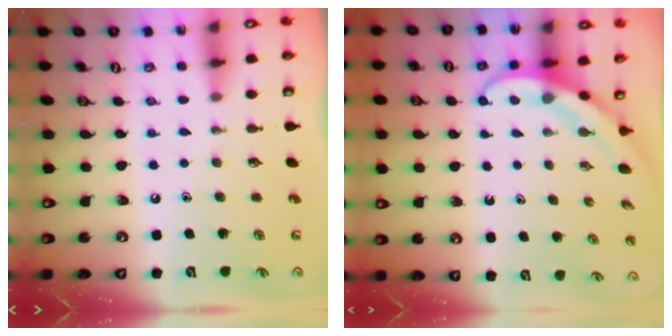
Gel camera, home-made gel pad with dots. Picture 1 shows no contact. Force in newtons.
{"total": 3.8, "press": 3.8, "slide": 0.3}